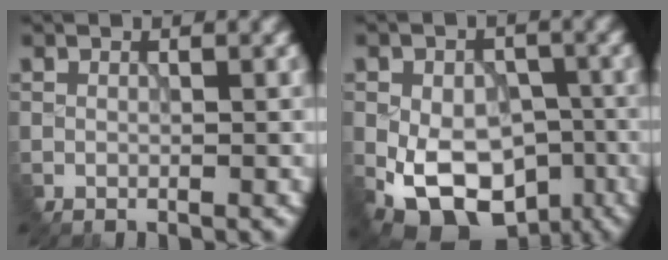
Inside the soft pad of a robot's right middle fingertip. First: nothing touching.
{"total": 10.6, "force": [-4.0, 7.0, 6.9], "torque": [-0.105, -0.017, -0.059]}